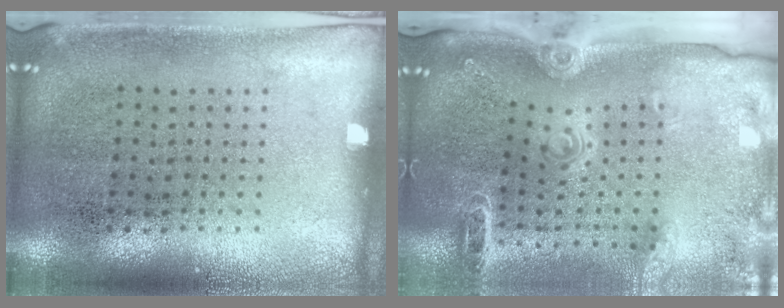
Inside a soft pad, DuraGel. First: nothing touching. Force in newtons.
{"total": 2.2, "press": 1.8, "slide": 1.2}